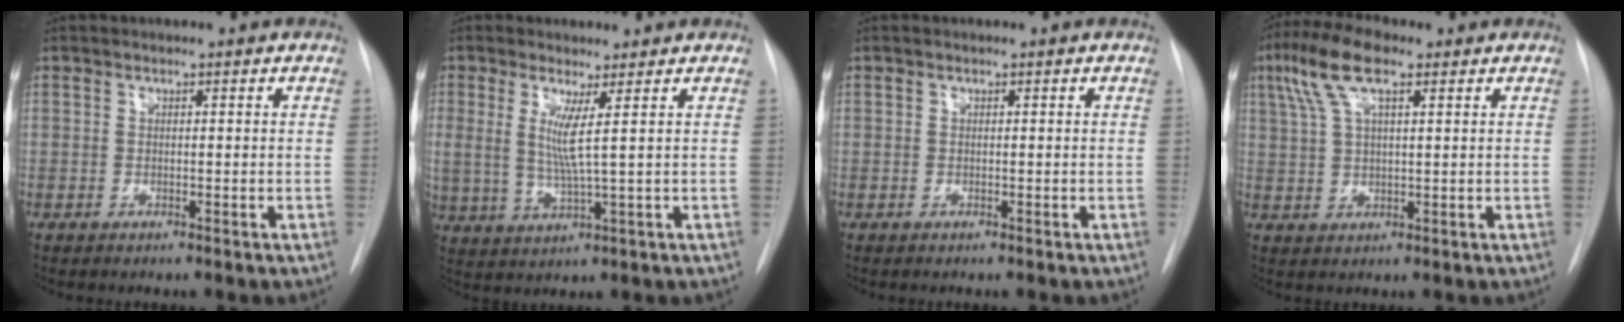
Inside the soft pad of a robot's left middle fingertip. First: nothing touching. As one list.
[{"total": 5.0, "force": [1.6, -0.7, 4.6], "torque": [-0.097, -0.014, 0.036]}, {"total": 0.0}, {"total": 8.5, "force": [4.3, 2.3, 6.9], "torque": [-0.153, 0.027, 0.084]}]